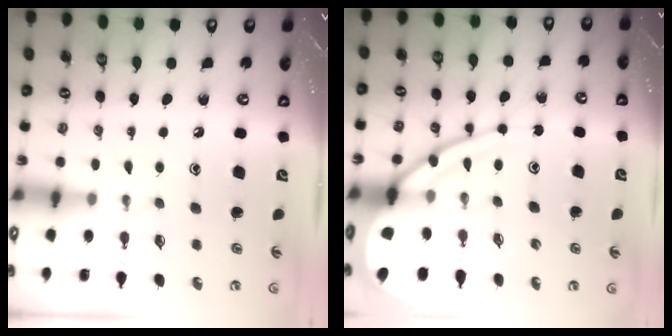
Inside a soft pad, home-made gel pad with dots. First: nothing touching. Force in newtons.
{"total": 13.8, "press": 13.7, "slide": 1.3}